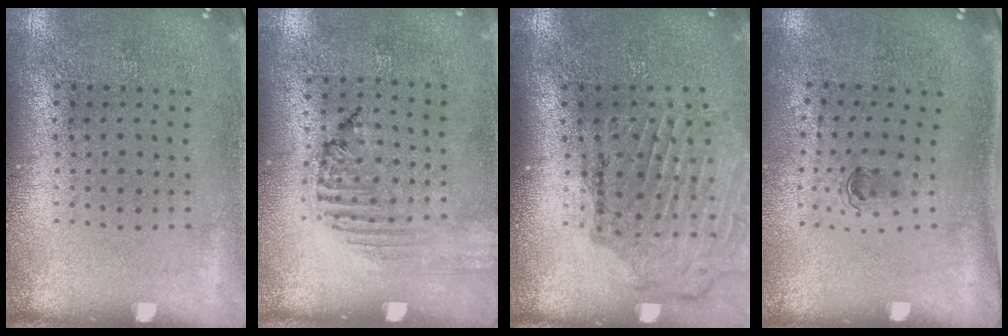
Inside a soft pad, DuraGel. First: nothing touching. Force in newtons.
{"total": 1.3, "press": 1.3, "slide": 0.2}
{"total": 1.7, "press": 1.7, "slide": 0.1}
{"total": 0.6, "press": 0.3, "slide": 0.5}